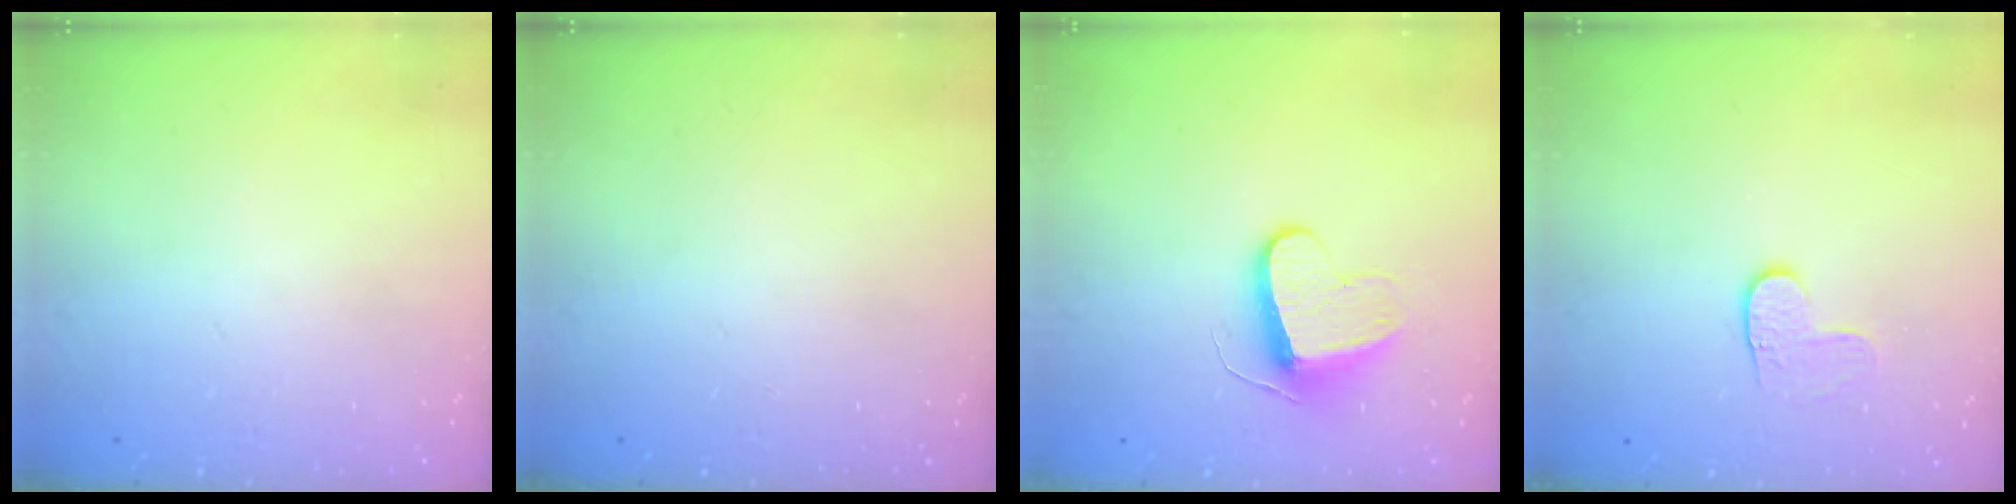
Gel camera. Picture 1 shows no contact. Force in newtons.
{"total": 0.0}
{"total": 9.6, "press": 9.5, "slide": 0.6}
{"total": 3.7, "press": 3.7, "slide": 0.2}